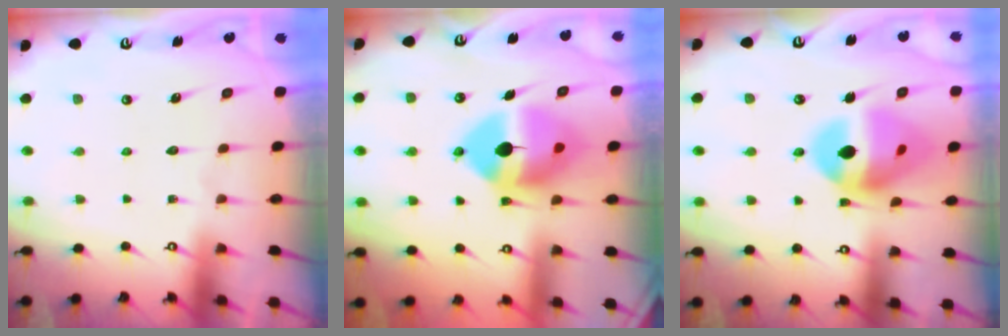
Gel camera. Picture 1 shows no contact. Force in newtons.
{"total": 14.4, "press": 14.2, "slide": 2.2}
{"total": 17.3, "press": 17.2, "slide": 1.9}